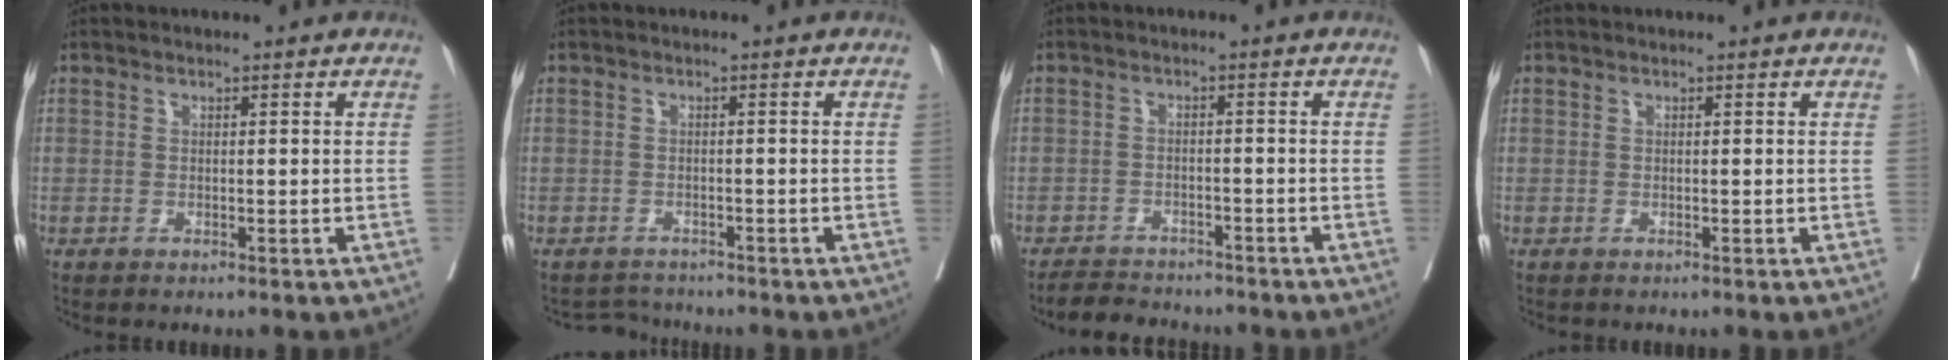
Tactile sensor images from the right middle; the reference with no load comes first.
{"total": 2.4, "force": [-2.3, 0.3, -0.7], "torque": [0.008, -0.012, -0.036]}
{"total": 5.6, "force": [-5.3, 1.4, 1.0], "torque": [-0.020, -0.013, -0.085]}
{"total": 0.0}